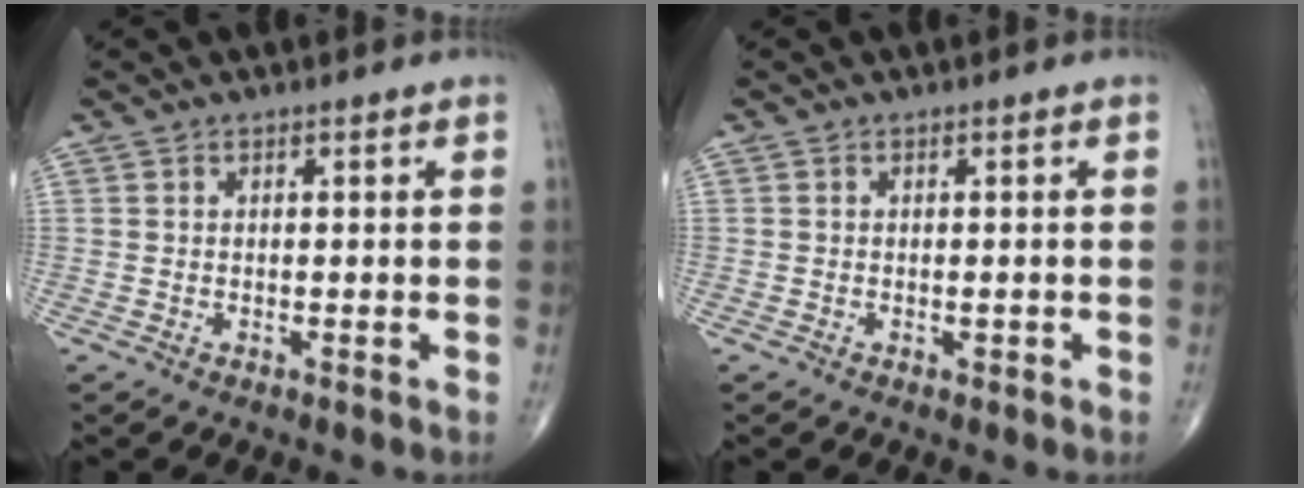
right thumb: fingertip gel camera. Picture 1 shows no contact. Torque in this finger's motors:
{"motor_torque": [3.11, 1.90, 1.66, -1.11, 0.82]}